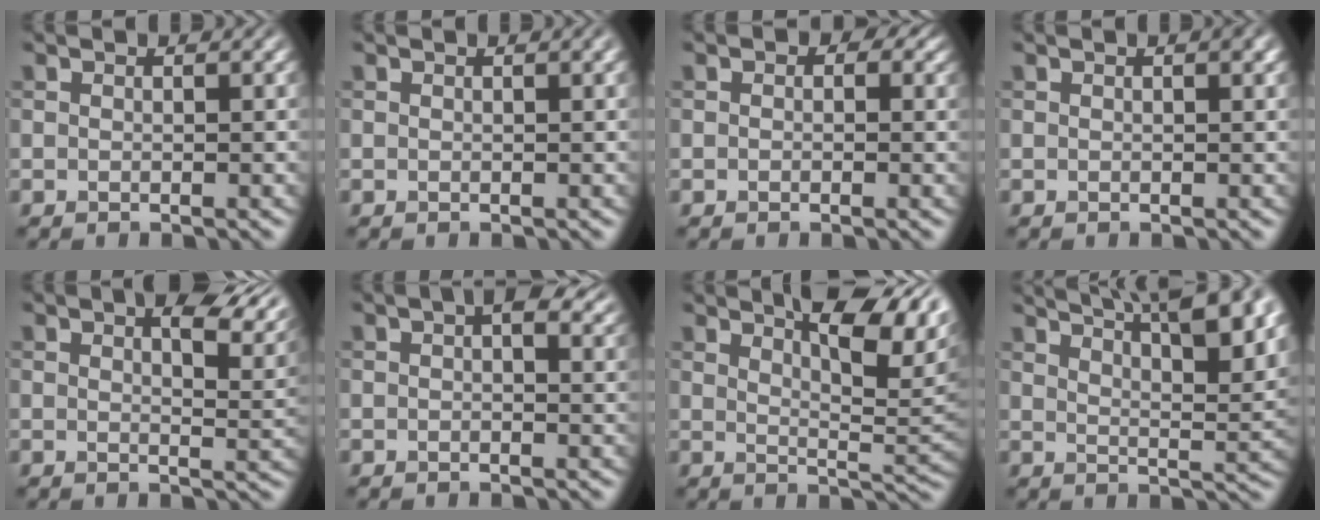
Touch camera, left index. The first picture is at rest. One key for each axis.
{"total": 1.2, "fx": 0.5, "fy": 0.3, "fz": 1.0, "tx": -0.010, "ty": 0.007, "tz": 0.007}
{"total": 2.0, "fx": 0.6, "fy": 1.4, "fz": 1.2, "tx": -0.005, "ty": 0.001, "tz": -0.004}
{"total": 1.1, "fx": 0.6, "fy": 0.3, "fz": 0.9, "tx": -0.011, "ty": 0.003, "tz": 0.009}
{"total": 7.3, "fx": 4.3, "fy": 2.6, "fz": 5.2, "tx": -0.053, "ty": 0.011, "tz": 0.058}
{"total": 4.1, "fx": 2.0, "fy": 1.6, "fz": 3.1, "tx": -0.035, "ty": 0.005, "tz": 0.025}
{"total": 8.4, "fx": 4.5, "fy": 2.3, "fz": 6.6, "tx": -0.091, "ty": 0.007, "tz": 0.075}
{"total": 12.9, "fx": 8.7, "fy": 3.9, "fz": 8.7, "tx": -0.085, "ty": 0.032, "tz": 0.090}